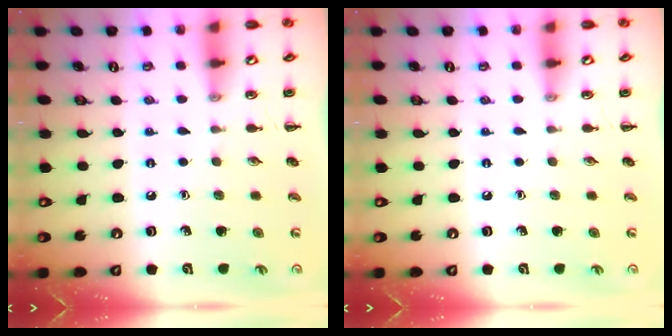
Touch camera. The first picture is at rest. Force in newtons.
{"total": 0.0}